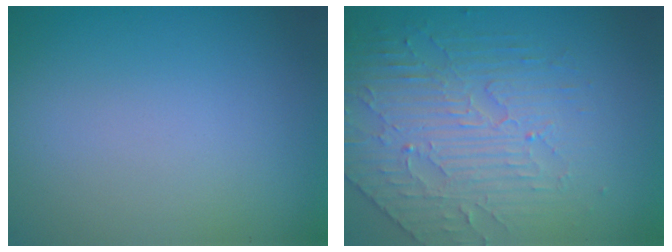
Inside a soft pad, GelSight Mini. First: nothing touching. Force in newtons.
{"total": 3.9, "press": 3.6, "slide": 1.6}